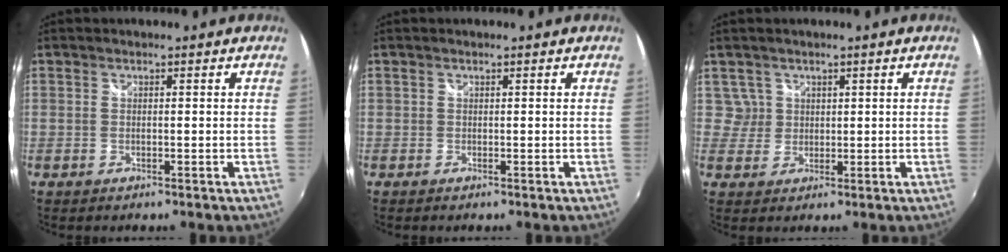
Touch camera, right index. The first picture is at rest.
{"total": 0.0}
{"total": 2.8, "force": [1.1, 2.5, -0.4], "torque": [0.027, 0.016, 0.019]}